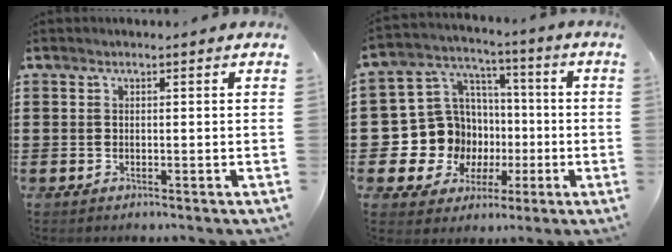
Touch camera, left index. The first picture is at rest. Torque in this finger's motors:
{"motor_torque": [0.95, 0.28, 0.68, 0.03]}